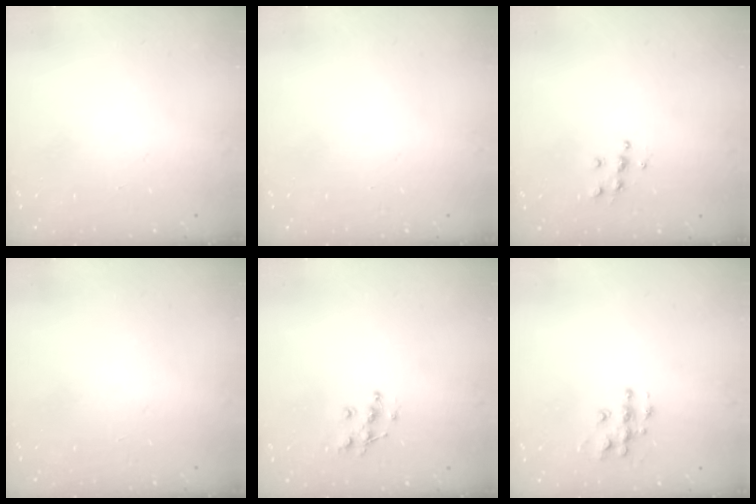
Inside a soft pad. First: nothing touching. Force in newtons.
{"total": 0.0}
{"total": 5.3, "press": 5.2, "slide": 0.5}
{"total": 0.0}
{"total": 7.8, "press": 7.7, "slide": 0.5}
{"total": 8.3, "press": 8.2, "slide": 0.5}